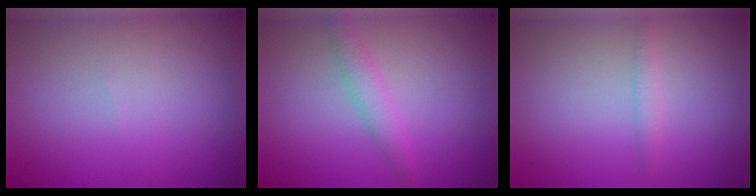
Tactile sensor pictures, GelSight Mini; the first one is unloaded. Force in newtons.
{"total": 1.9, "press": 1.9, "slide": 0.1}
{"total": 0.9, "press": 0.9, "slide": 0.1}